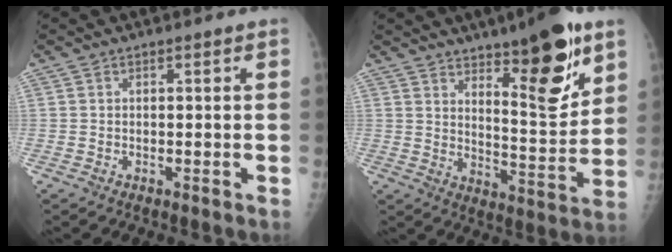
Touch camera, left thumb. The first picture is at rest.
{"total": 15.8, "force": [9.1, 4.7, 12.1], "torque": [-0.140, -0.064, 0.142]}